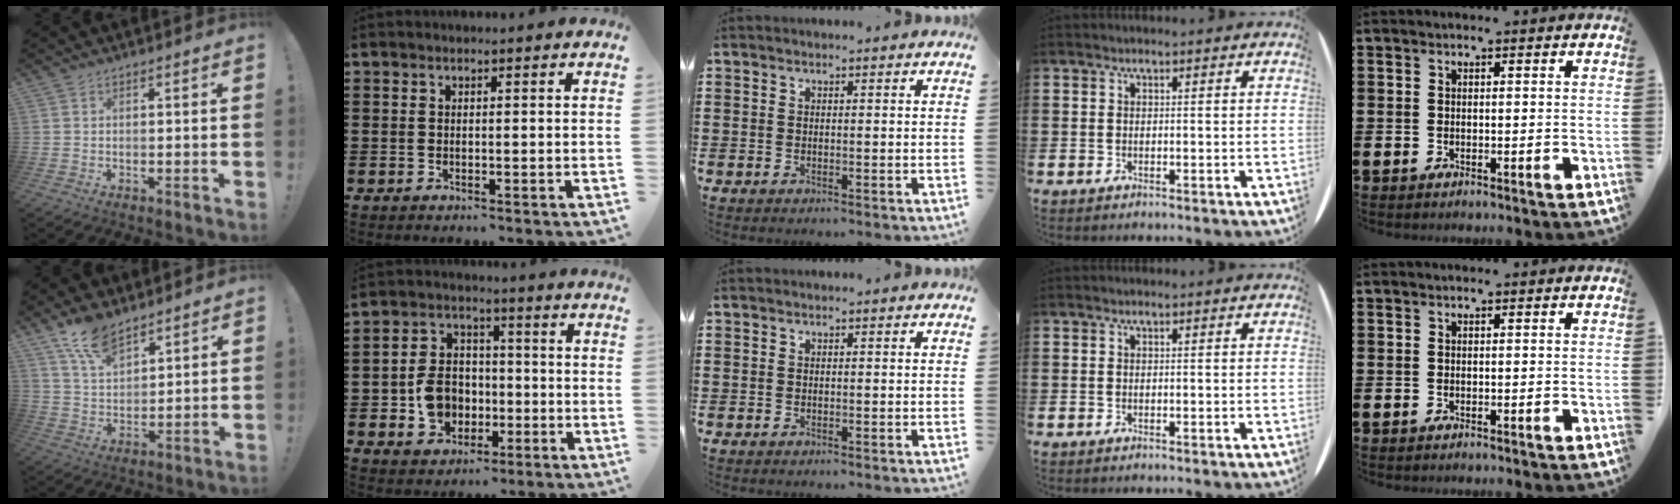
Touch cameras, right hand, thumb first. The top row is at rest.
{"thumb": {"total": 10.2, "force": [7.9, 4.3, 4.7], "torque": [-0.086, -0.048, 0.150]}, "index": {"total": 8.1, "force": [-1.9, 6.4, 4.5], "torque": [-0.110, 0.017, -0.033]}}